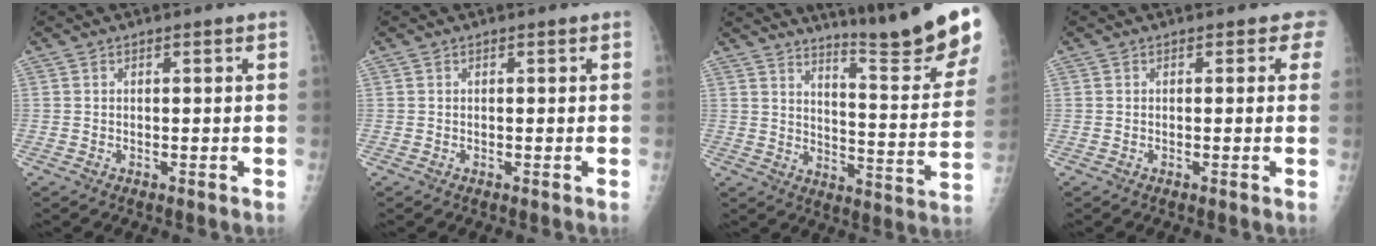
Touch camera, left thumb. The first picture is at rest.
{"total": 0.0}
{"total": 20.1, "force": [16.7, 0.3, 11.2], "torque": [-0.136, -0.152, 0.227]}
{"total": 1.6, "force": [0.8, 1.2, 0.6], "torque": [0.021, 0.000, -0.005]}